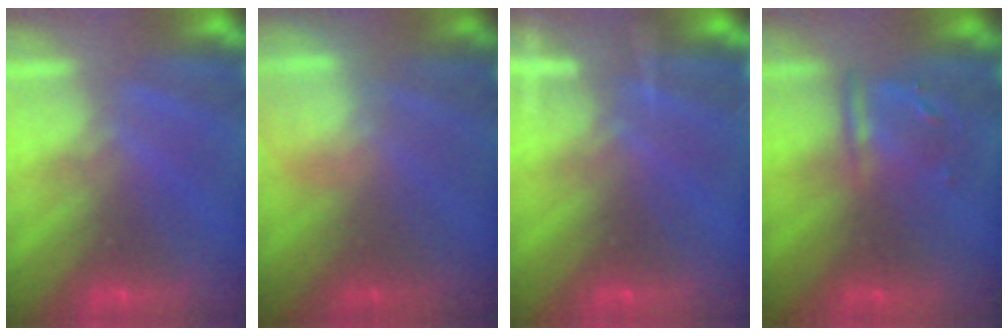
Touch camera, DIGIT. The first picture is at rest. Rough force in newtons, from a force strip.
{"total": 3.8}
{"total": 7.4}
{"total": 3.4}